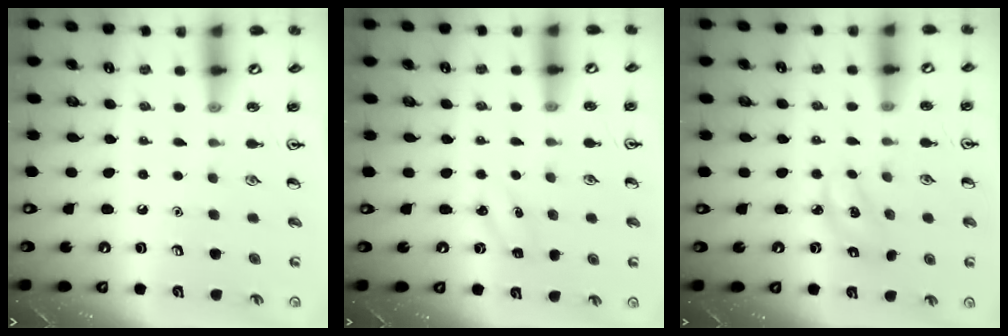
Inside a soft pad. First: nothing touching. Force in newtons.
{"total": 2.8, "press": 2.6, "slide": 1.0}
{"total": 3.0, "press": 3.0, "slide": 0.5}